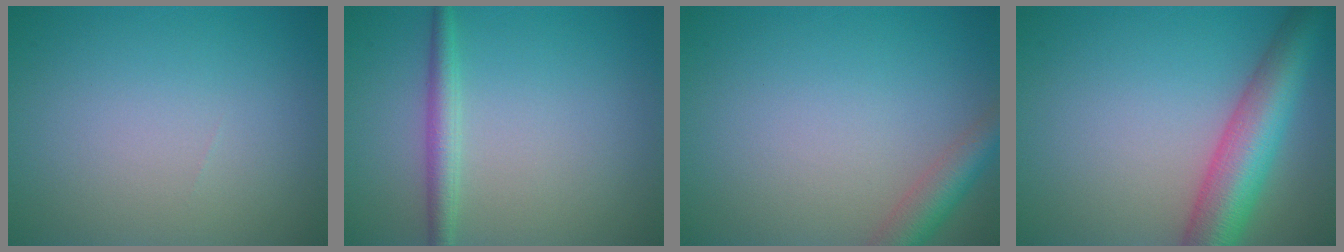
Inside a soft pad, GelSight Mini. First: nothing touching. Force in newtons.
{"total": 2.1, "press": 2.1, "slide": 0.0}
{"total": 3.2, "press": 3.2, "slide": 0.2}
{"total": 7.5, "press": 7.5, "slide": 0.3}